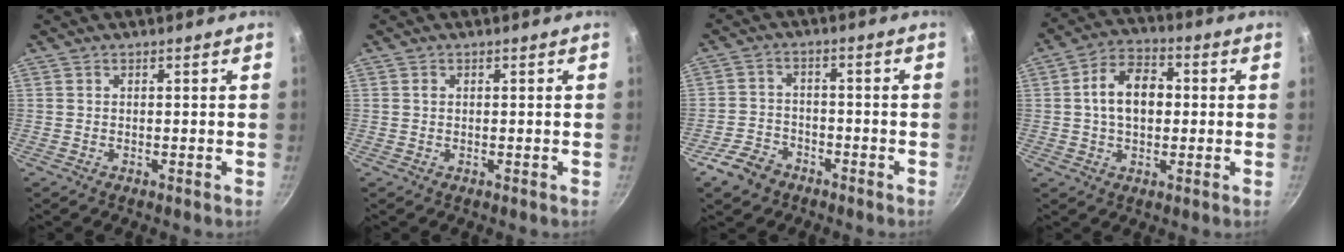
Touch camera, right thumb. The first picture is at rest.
{"total": 0.6, "force": [0.1, 0.5, 0.3], "torque": [-0.004, 0.003, 0.001]}
{"total": 6.6, "force": [-4.2, 4.4, 2.4], "torque": [-0.038, 0.037, -0.078]}
{"total": 10.3, "force": [0.6, 6.9, 7.6], "torque": [-0.100, 0.024, 0.000]}